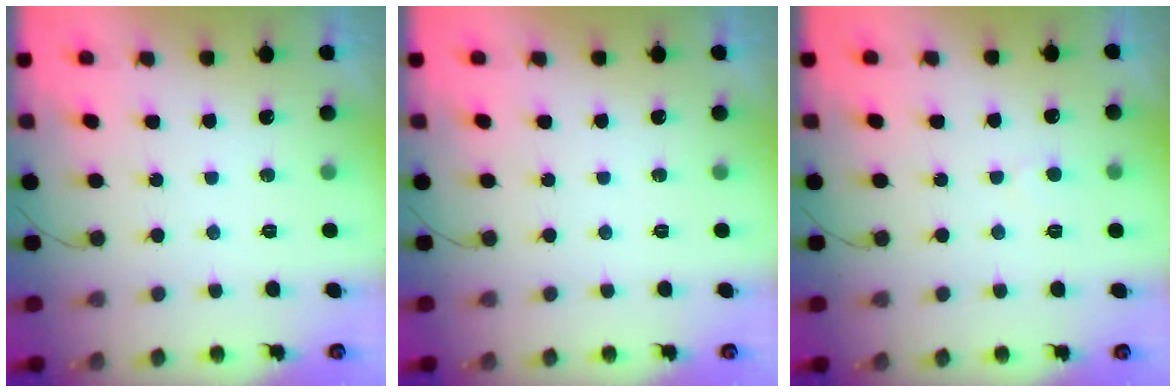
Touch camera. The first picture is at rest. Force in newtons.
{"total": 0.0}
{"total": 2.8, "press": 2.8, "slide": 0.2}